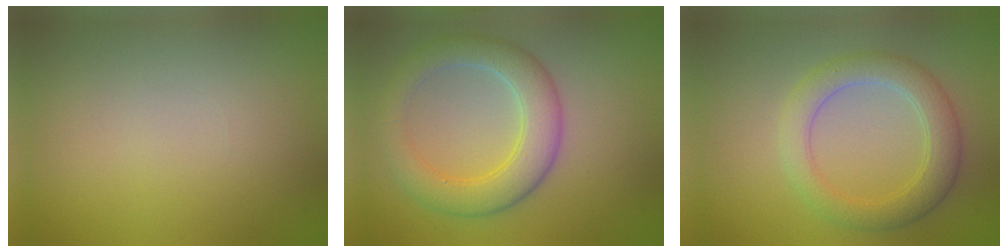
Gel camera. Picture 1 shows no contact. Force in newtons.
{"total": 5.4, "press": 5.4, "slide": 0.3}
{"total": 4.1, "press": 4.1, "slide": 0.3}